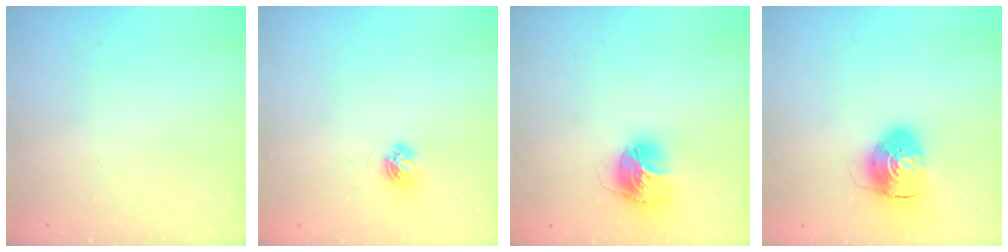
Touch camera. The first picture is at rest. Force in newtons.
{"total": 4.6, "press": 4.6, "slide": 0.5}
{"total": 14.3, "press": 14.3, "slide": 1.5}
{"total": 9.1, "press": 9.0, "slide": 0.8}